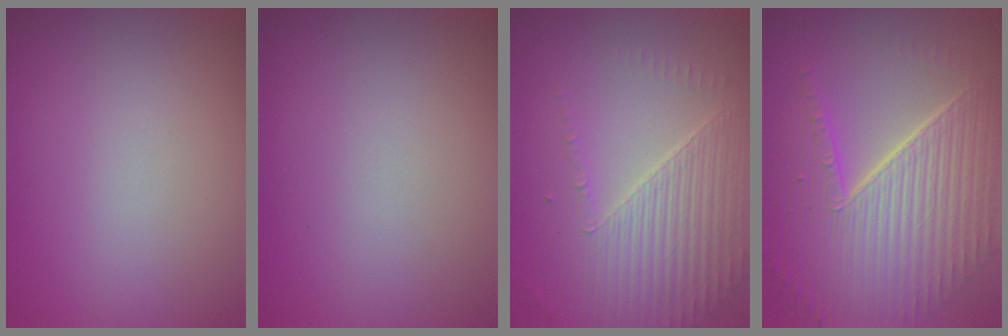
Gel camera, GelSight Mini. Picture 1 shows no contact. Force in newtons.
{"total": 0.0}
{"total": 4.4, "press": 3.9, "slide": 2.2}
{"total": 10.2, "press": 6.5, "slide": 7.9}